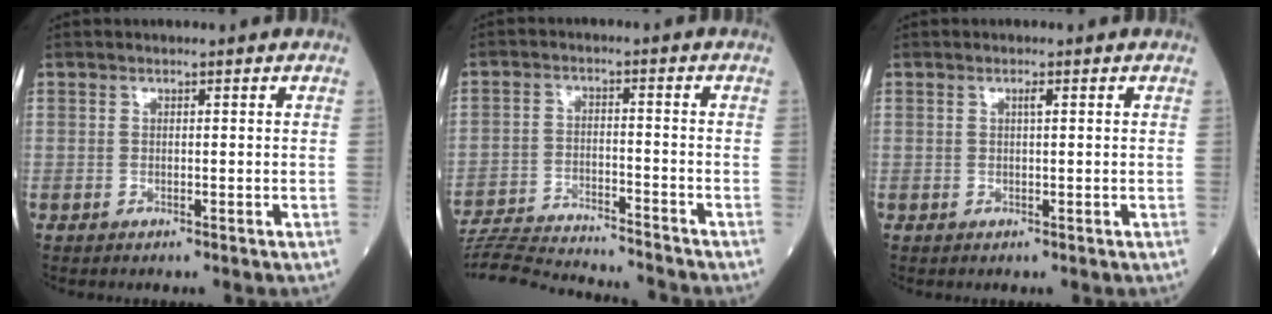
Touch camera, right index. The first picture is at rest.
{"total": 16.9, "force": [-16.2, 0.1, 4.9], "torque": [-0.091, -0.018, -0.250]}
{"total": 0.7, "force": [0.3, 0.0, 0.7], "torque": [-0.014, 0.002, 0.004]}